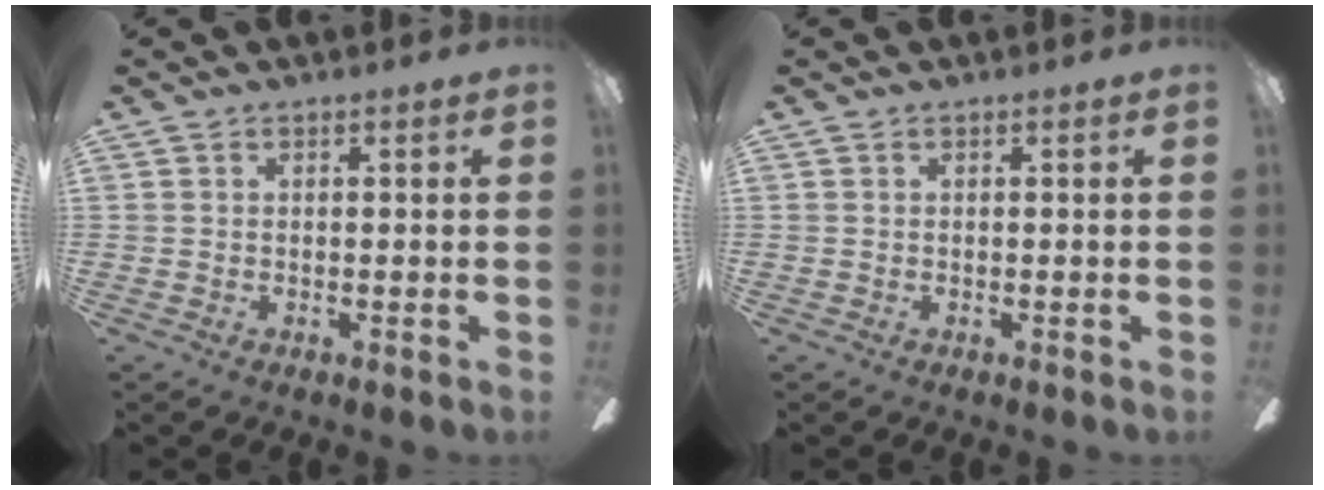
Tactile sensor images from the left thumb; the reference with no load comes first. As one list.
[{"total": 0.0}]